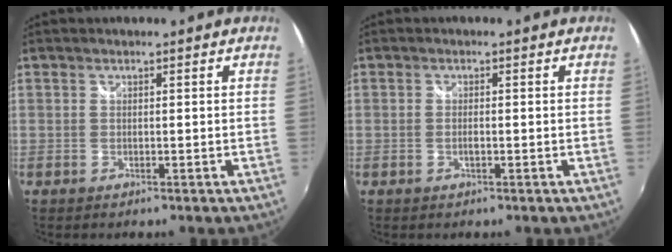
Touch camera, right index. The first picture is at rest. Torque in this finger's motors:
{"motor_torque": [-0.36, 0.00, -0.08, 0.00]}